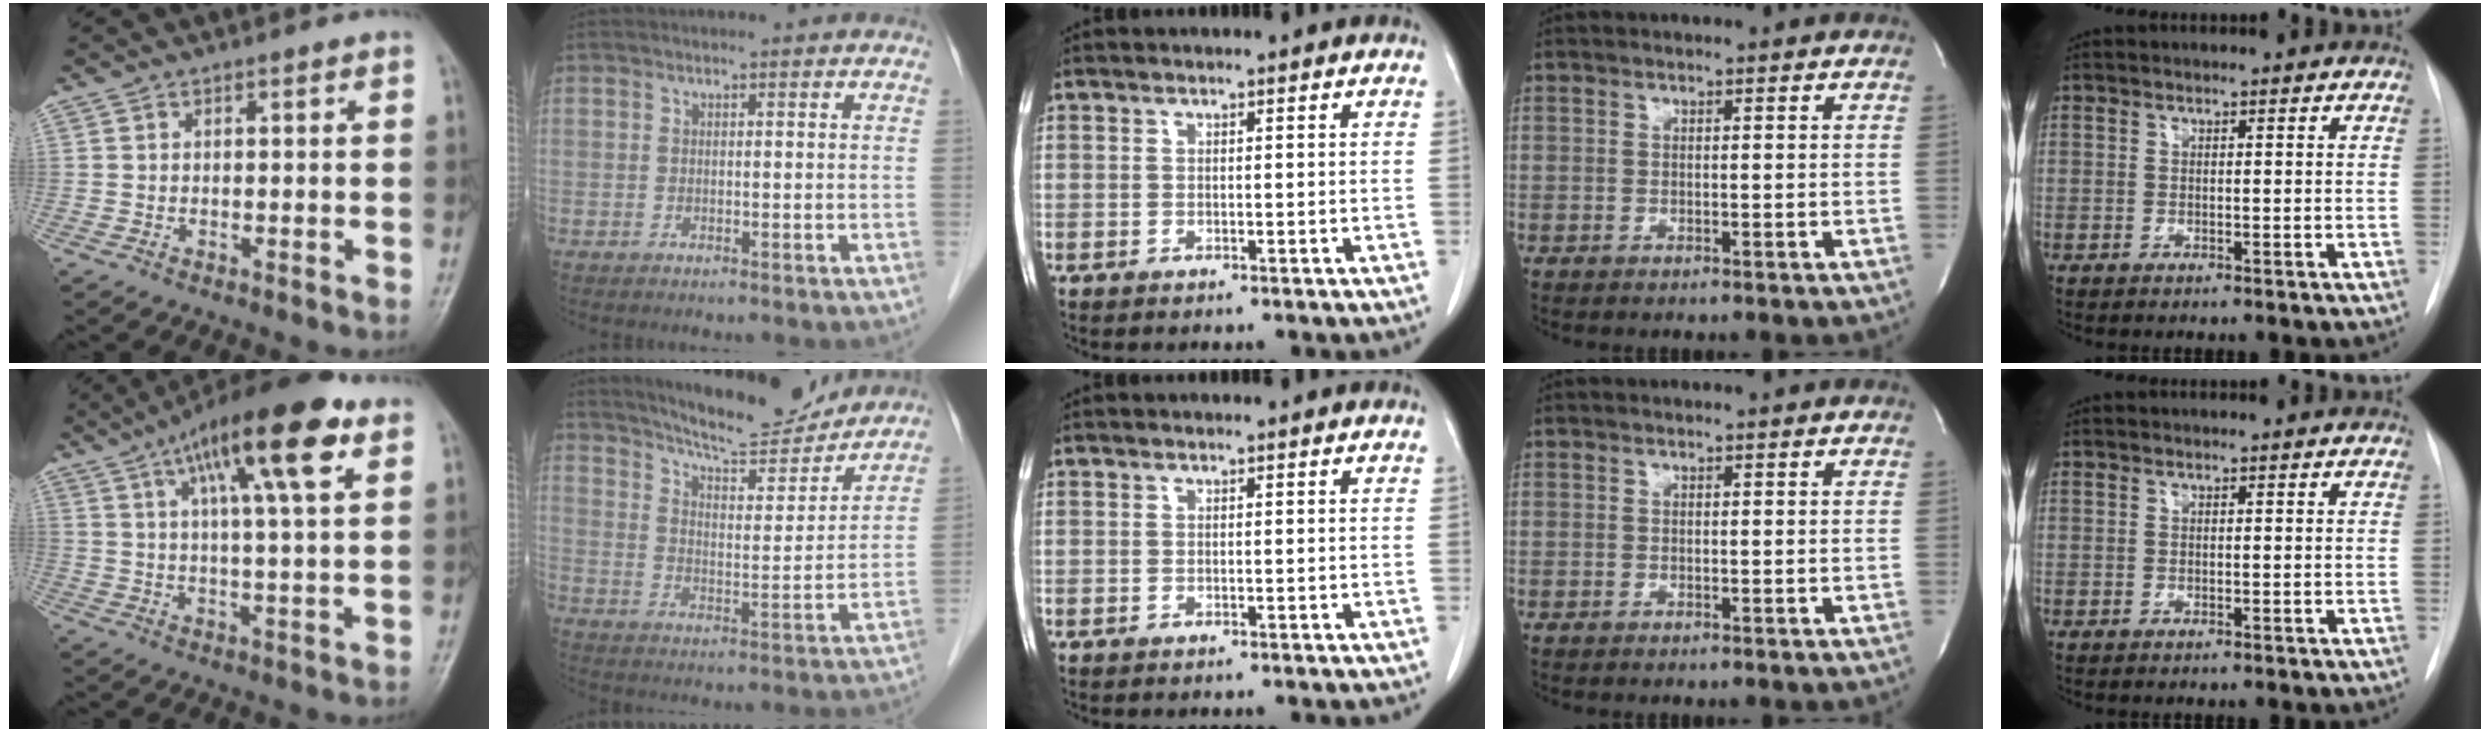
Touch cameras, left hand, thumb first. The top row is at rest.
{"thumb": {"total": 17.2, "force": [8.0, 4.0, 14.7], "torque": [-0.225, -0.006, 0.125]}, "index": {"total": 13.7, "force": [12.9, 1.7, 4.4], "torque": [-0.073, -0.007, 0.195]}}